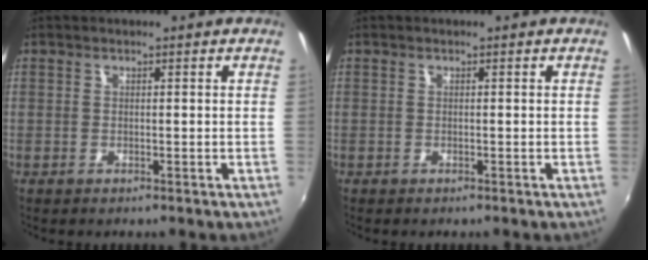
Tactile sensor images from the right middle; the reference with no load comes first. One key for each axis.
{"total": 0.0}